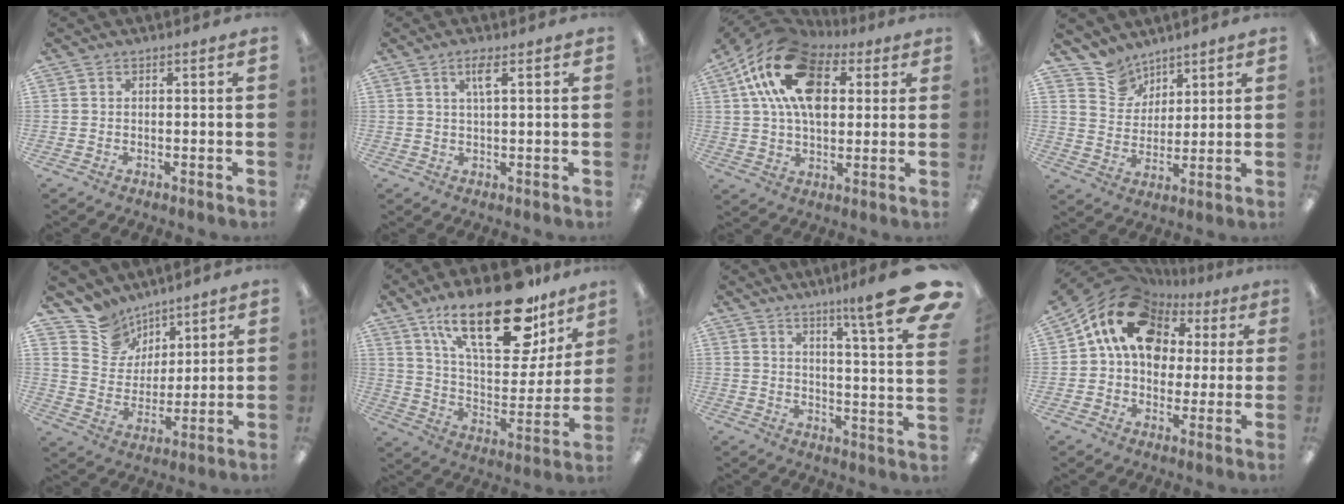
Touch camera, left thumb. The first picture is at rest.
{"total": 3.9, "force": [1.9, 0.8, 3.3], "torque": [-0.065, 0.003, 0.028]}
{"total": 21.0, "force": [7.8, 13.1, 14.4], "torque": [-0.270, -0.009, 0.139]}
{"total": 8.4, "force": [6.8, 5.1, 0.2], "torque": [-0.029, -0.046, 0.133]}
{"total": 11.2, "force": [8.9, 6.7, 0.7], "torque": [-0.037, -0.074, 0.175]}
{"total": 27.5, "force": [16.6, 11.5, 18.7], "torque": [-0.282, -0.093, 0.282]}
{"total": 14.5, "force": [9.6, 1.3, 10.8], "torque": [-0.155, -0.080, 0.144]}
{"total": 17.5, "force": [7.4, 12.8, 9.4], "torque": [-0.158, -0.016, 0.141]}